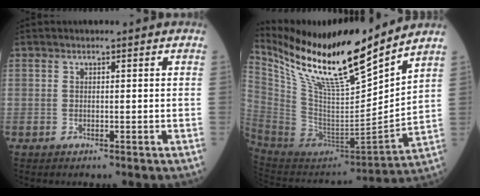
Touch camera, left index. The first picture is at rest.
{"total": 21.6, "force": [17.7, 1.7, 12.4], "torque": [-0.226, -0.028, 0.328]}